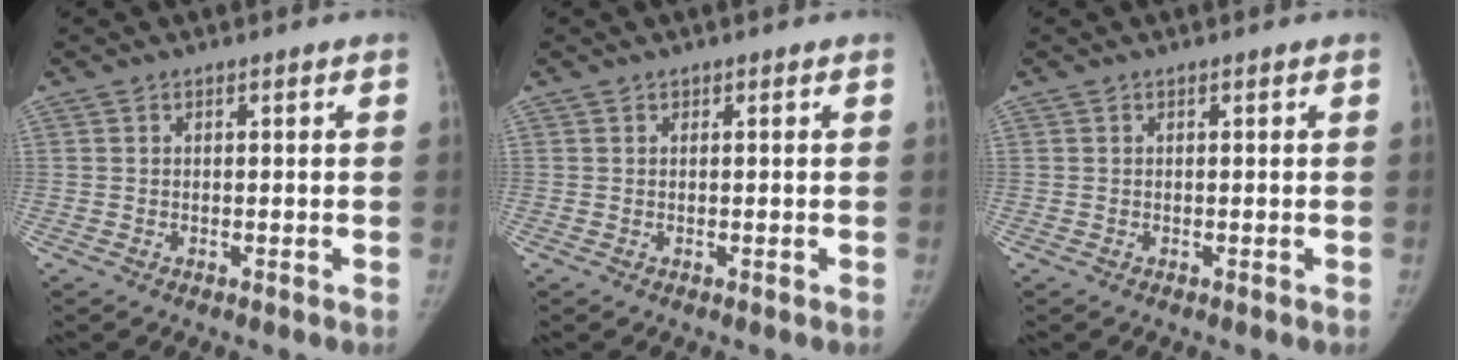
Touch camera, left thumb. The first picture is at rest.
{"total": 0.0}
{"total": 0.0}